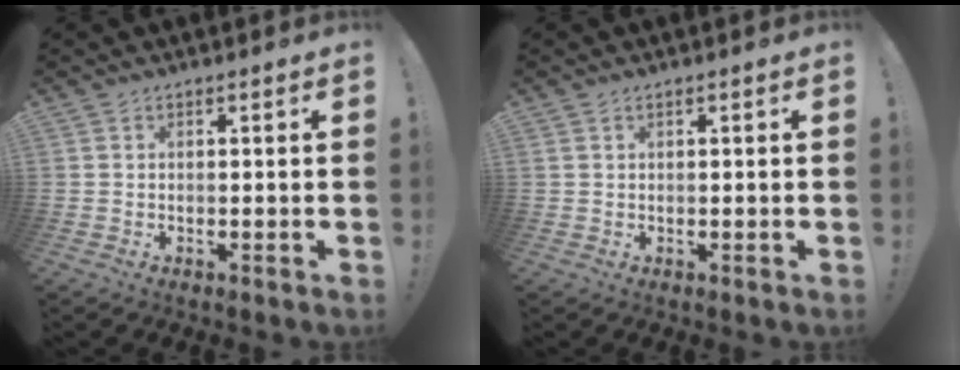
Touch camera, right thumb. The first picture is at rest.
{"total": 0.7, "force": [0.5, 0.2, 0.5], "torque": [-0.010, 0.000, 0.010]}